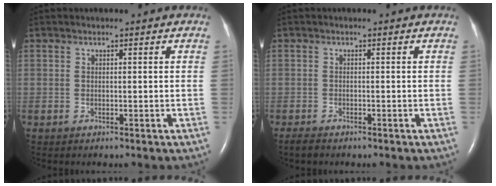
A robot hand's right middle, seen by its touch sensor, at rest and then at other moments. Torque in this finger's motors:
{"motor_torque": [0.22, -0.17, -0.03, 0.00]}